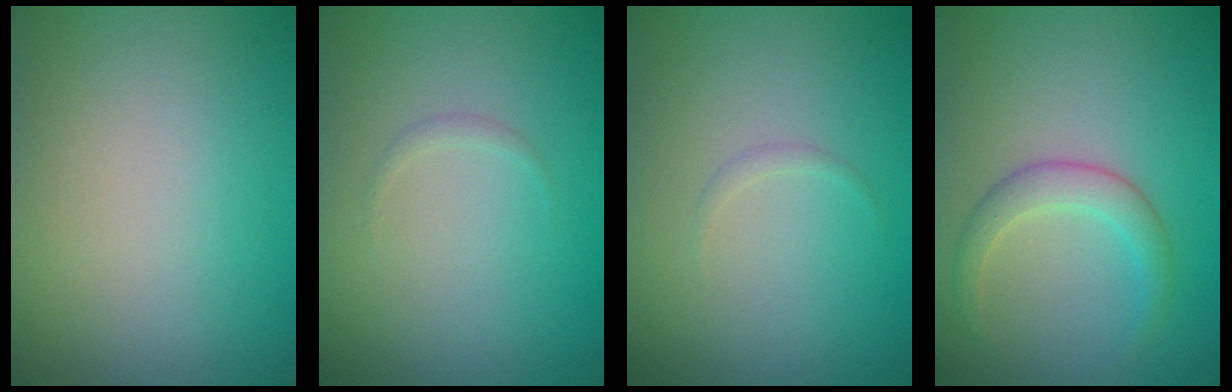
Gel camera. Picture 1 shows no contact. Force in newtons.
{"total": 0.6, "press": 0.6, "slide": 0.0}
{"total": 0.5, "press": 0.5, "slide": 0.0}
{"total": 2.5, "press": 2.5, "slide": 0.2}